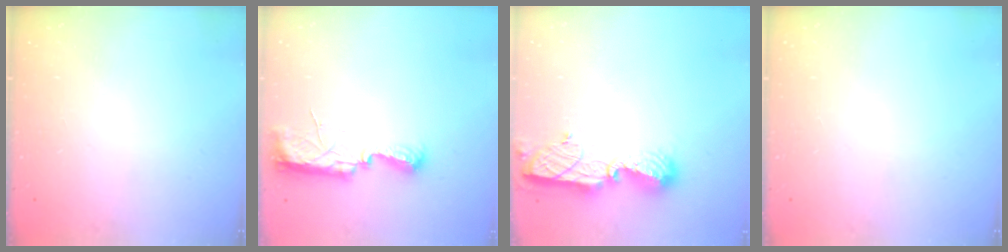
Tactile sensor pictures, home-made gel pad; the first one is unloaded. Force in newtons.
{"total": 10.5, "press": 9.0, "slide": 5.3}
{"total": 10.0, "press": 10.0, "slide": 0.9}
{"total": 0.0}